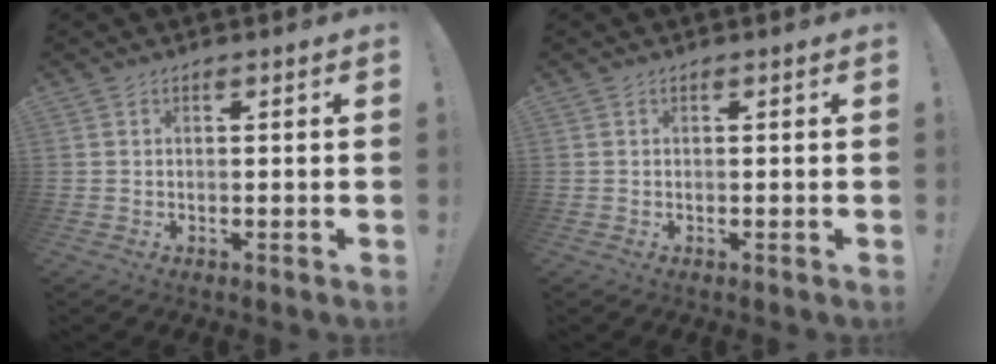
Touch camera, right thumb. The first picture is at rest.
{"total": 0.0}